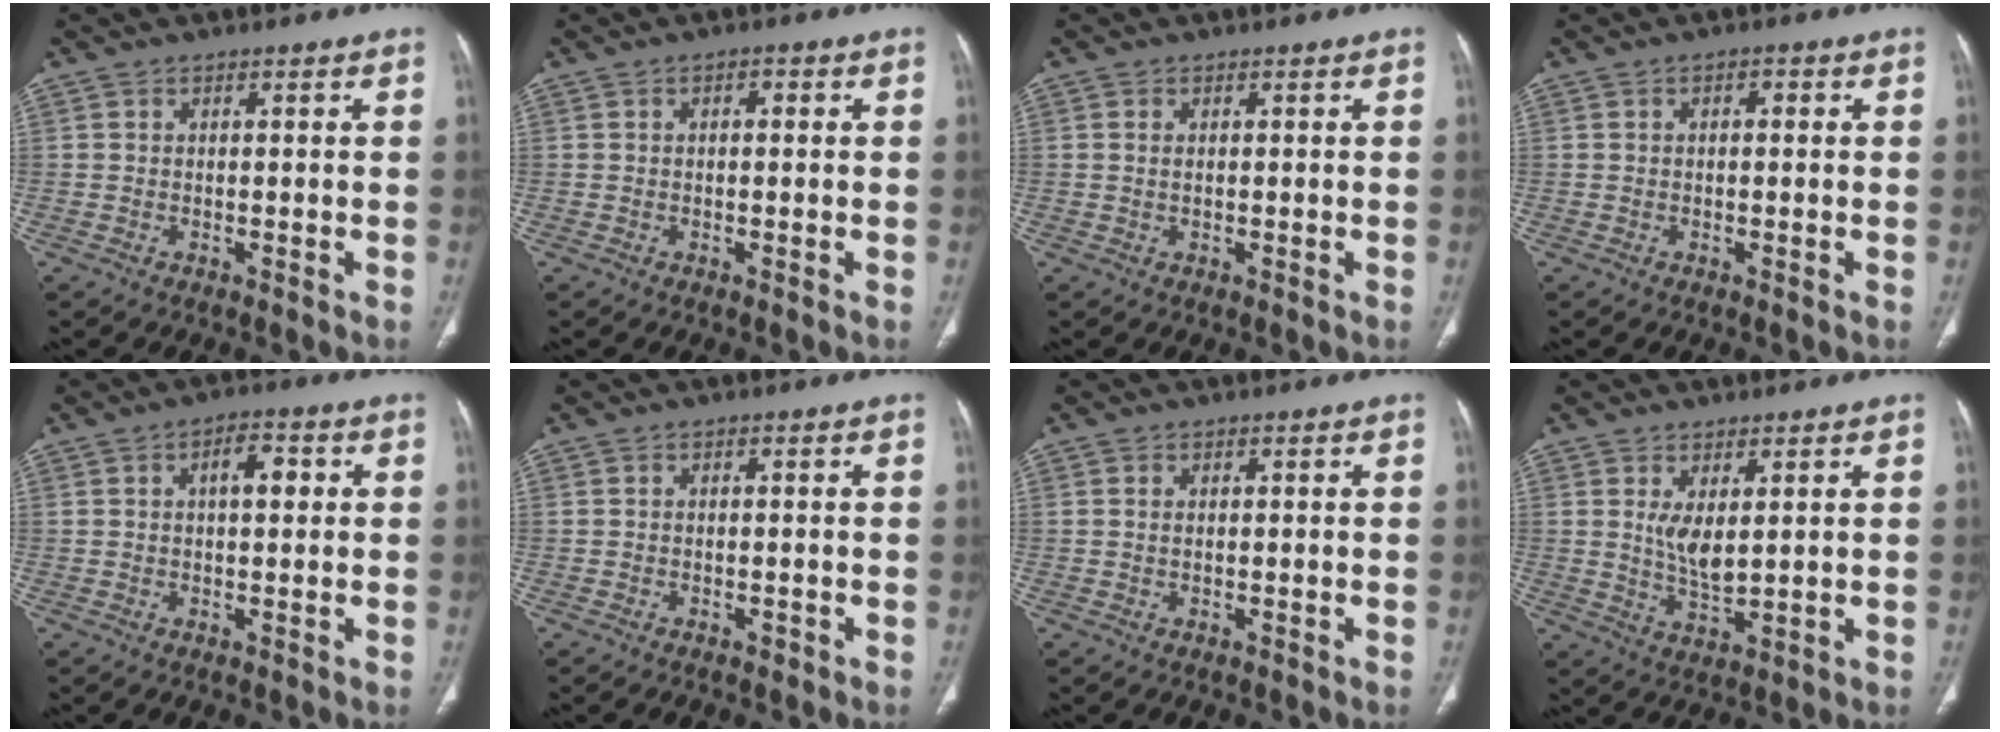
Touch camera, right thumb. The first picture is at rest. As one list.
[{"total": 1.6, "force": [0.3, 0.8, 1.3], "torque": [-0.022, 0.005, 0.003]}, {"total": 1.0, "force": [0.2, 0.5, 0.8], "torque": [-0.019, 0.000, 0.007]}, {"total": 1.6, "force": [0.3, 0.8, 1.4], "torque": [-0.022, 0.006, 0.003]}, {"total": 5.1, "force": [1.1, 2.4, 4.4], "torque": [-0.060, 0.009, 0.015]}, {"total": 0.7, "force": [-0.4, 0.5, 0.4], "torque": [-0.006, 0.000, -0.006]}, {"total": 0.8, "force": [0.2, 0.4, 0.6], "torque": [-0.016, 0.002, 0.006]}, {"total": 5.5, "force": [1.6, 2.2, 4.8], "torque": [-0.084, -0.025, 0.041]}]